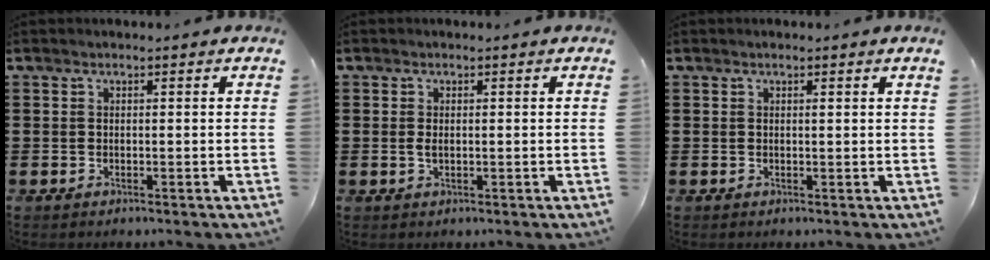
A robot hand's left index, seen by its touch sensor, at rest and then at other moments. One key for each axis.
{"total": 1.1, "fx": 0.0, "fy": 0.5, "fz": 1.0, "tx": -0.028, "ty": 0.000, "tz": -0.005}
{"total": 0.7, "fx": 0.3, "fy": -0.2, "fz": 0.6, "tx": -0.010, "ty": -0.004, "tz": 0.007}